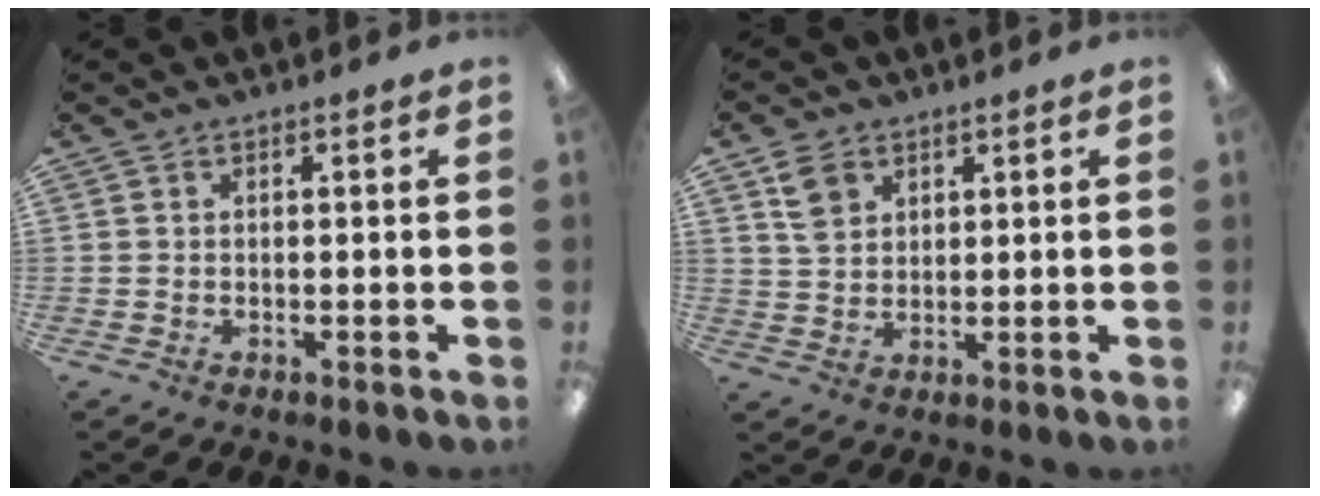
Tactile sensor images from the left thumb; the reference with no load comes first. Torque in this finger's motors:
{"motor_torque": [-0.04, 0.13, -0.17, 0.07, 0.00]}